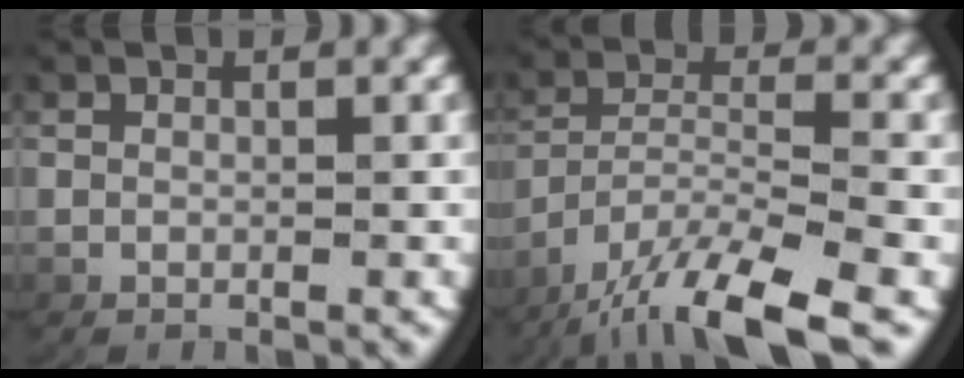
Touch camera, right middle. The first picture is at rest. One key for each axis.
{"total": 7.0, "fx": -3.7, "fy": 2.2, "fz": 5.4, "tx": -0.100, "ty": -0.016, "tz": -0.050}